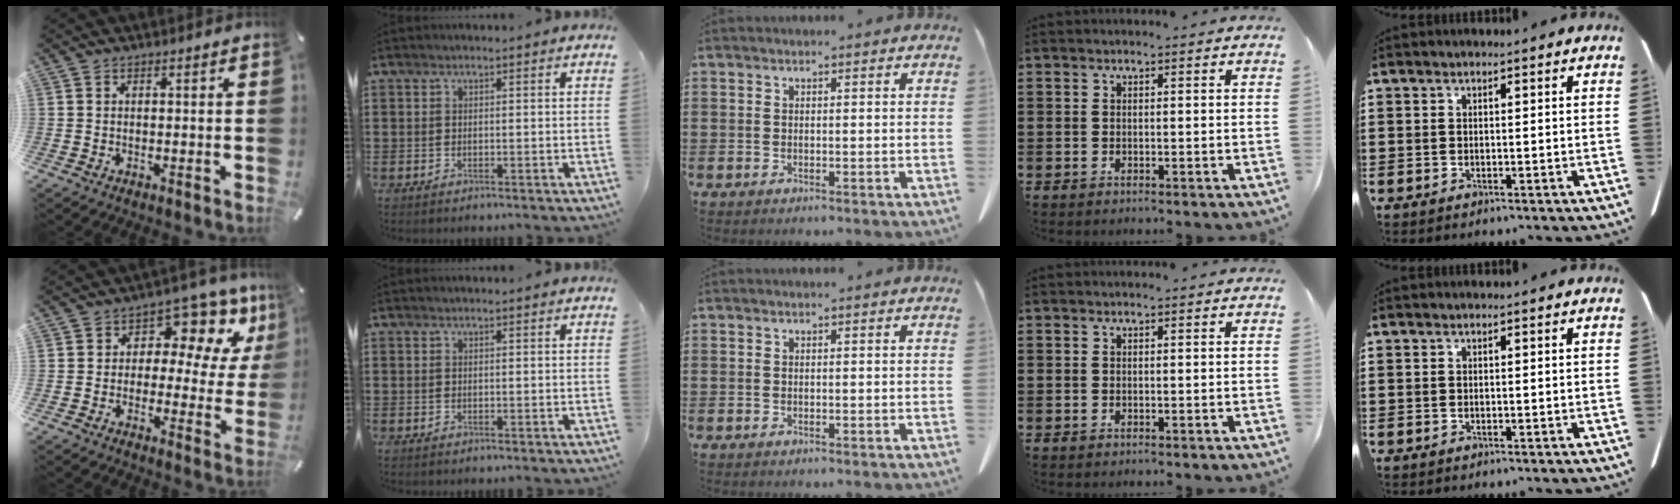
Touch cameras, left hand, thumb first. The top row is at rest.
{"thumb": {"total": 10.5, "force": [5.6, 6.6, 6.0], "torque": [-0.083, -0.042, 0.097]}}